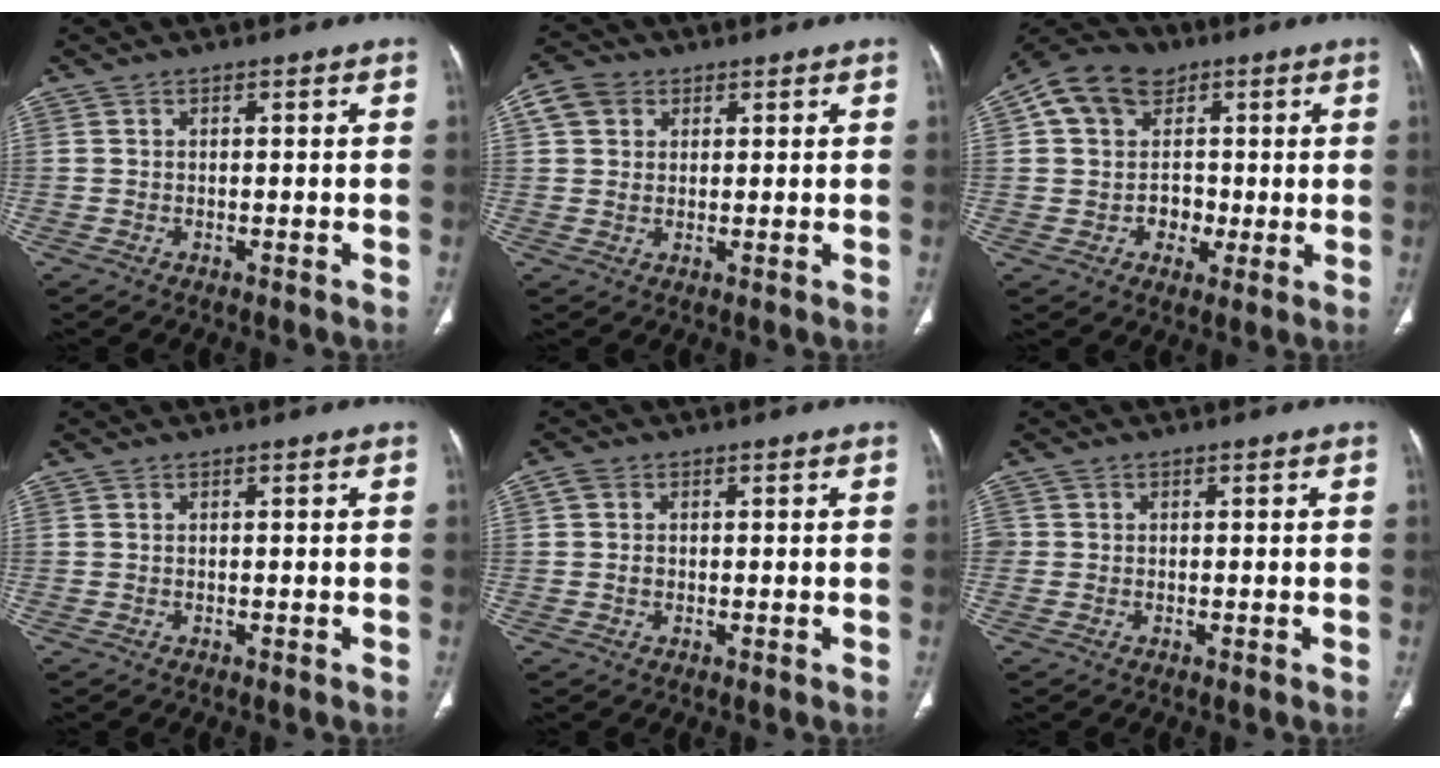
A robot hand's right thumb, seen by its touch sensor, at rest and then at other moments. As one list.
[{"total": 5.5, "force": [2.3, 4.3, 2.5], "torque": [-0.039, 0.006, 0.043]}, {"total": 13.5, "force": [3.3, 11.6, 6.1], "torque": [-0.084, 0.013, 0.053]}, {"total": 0.0}, {"total": 1.9, "force": [0.0, 1.6, 1.0], "torque": [-0.021, 0.004, 0.000]}, {"total": 1.0, "force": [-0.1, 1.0, 0.3], "torque": [0.004, 0.004, -0.002]}]